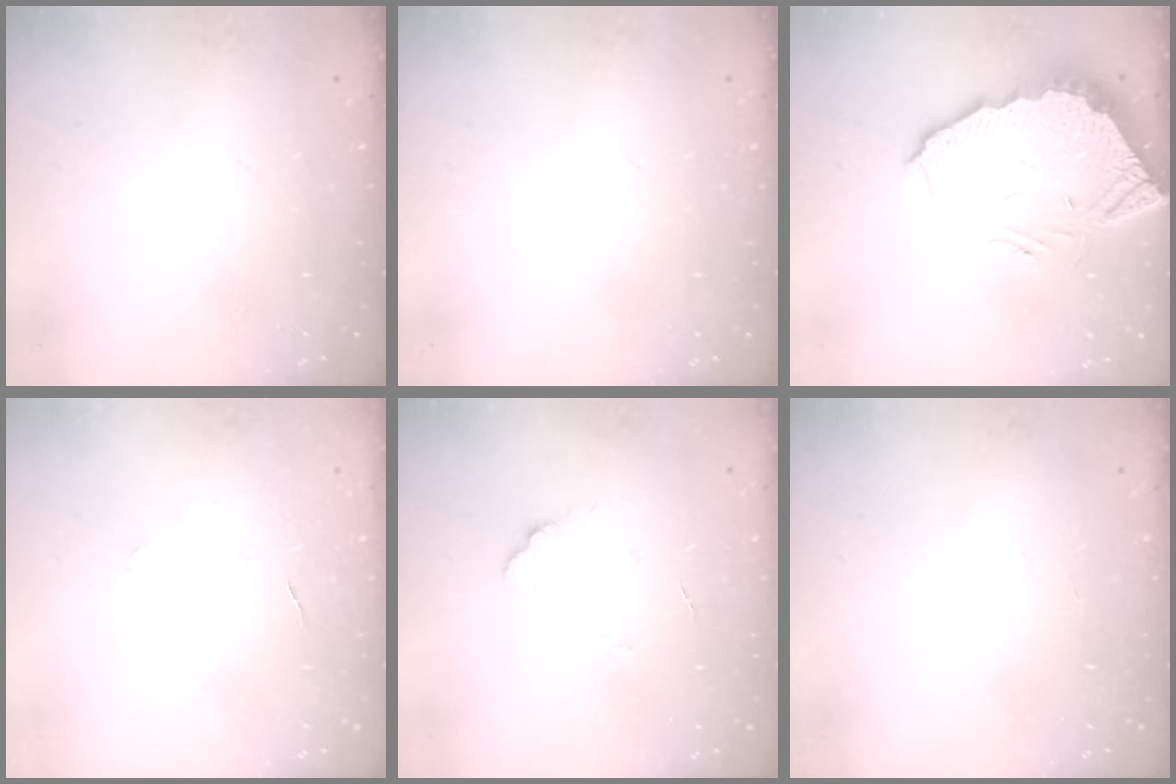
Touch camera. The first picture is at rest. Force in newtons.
{"total": 0.0}
{"total": 4.6, "press": 4.6, "slide": 0.2}
{"total": 2.9, "press": 2.9, "slide": 0.2}
{"total": 6.1, "press": 6.1, "slide": 0.5}
{"total": 2.2, "press": 2.2, "slide": 0.1}